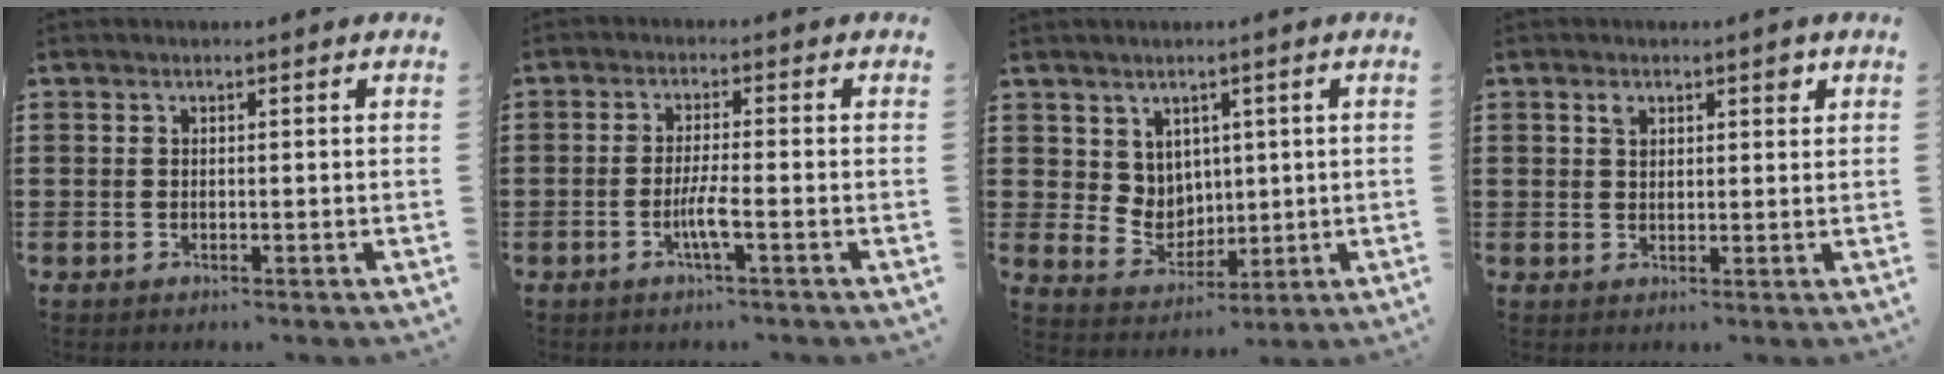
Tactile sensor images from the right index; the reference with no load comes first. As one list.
[{"total": 3.8, "force": [-1.6, 0.0, 3.5], "torque": [-0.067, -0.007, -0.033]}, {"total": 5.1, "force": [2.9, 4.1, 0.8], "torque": [-0.041, -0.004, 0.055]}, {"total": 2.4, "force": [1.4, 1.3, 1.5], "torque": [-0.017, -0.001, 0.021]}]